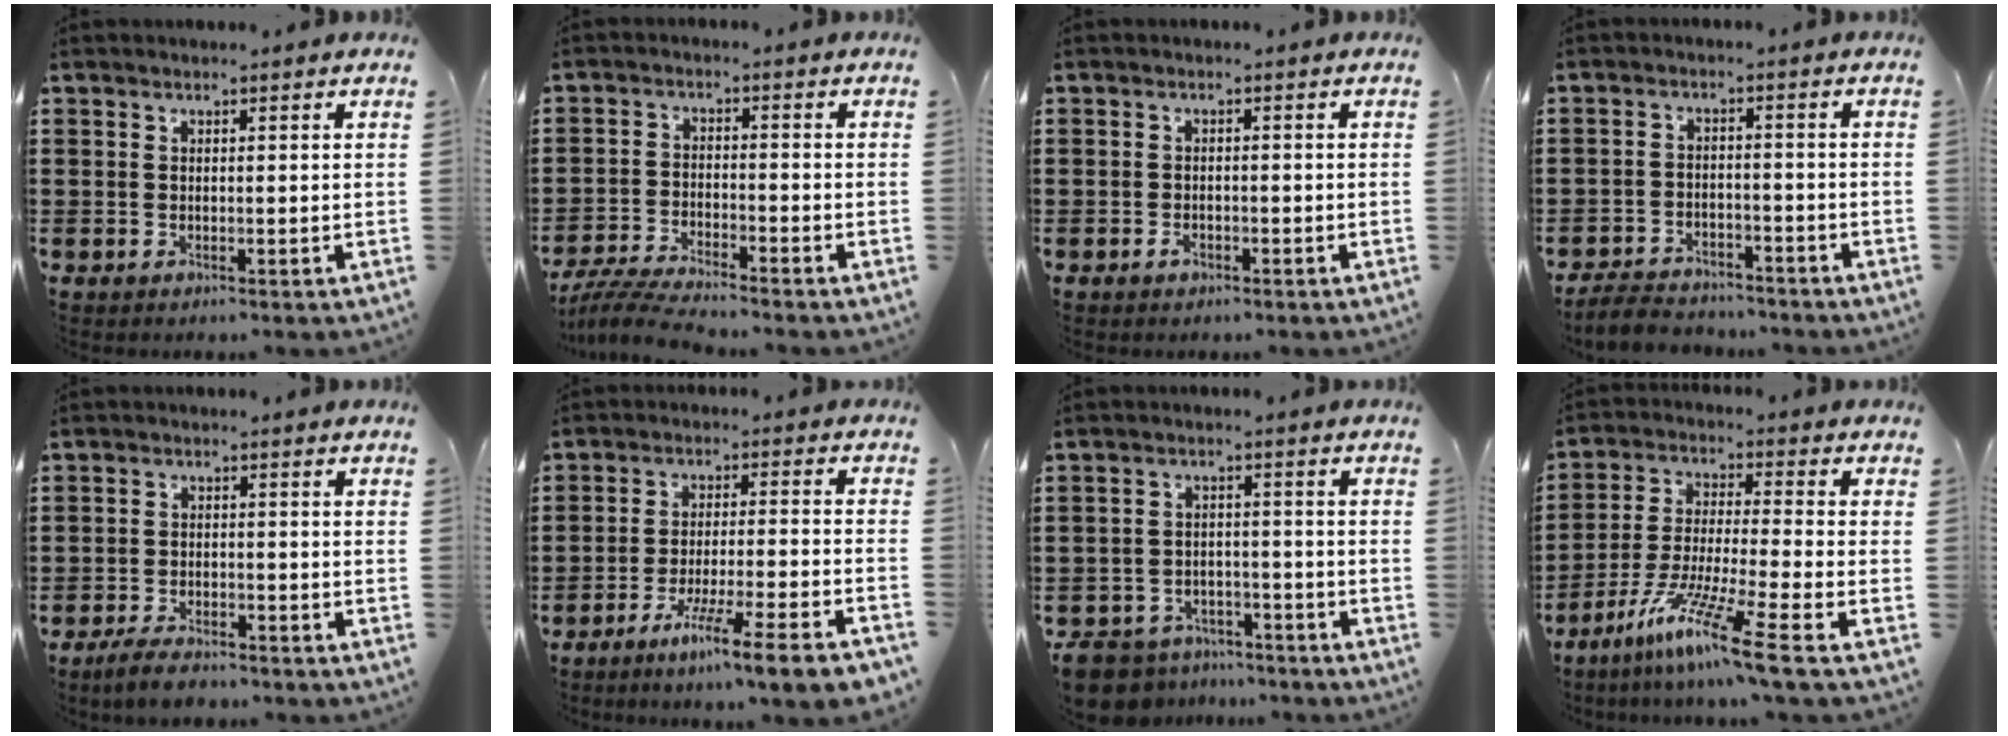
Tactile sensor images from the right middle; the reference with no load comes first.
{"total": 4.7, "force": [-4.4, 0.0, 1.6], "torque": [-0.050, -0.014, -0.092]}
{"total": 1.1, "force": [-0.7, 0.5, 0.6], "torque": [-0.015, -0.005, -0.013]}
{"total": 4.2, "force": [-4.1, 0.8, 0.6], "torque": [-0.019, 0.003, -0.086]}
{"total": 3.8, "force": [-3.5, 0.8, 1.2], "torque": [-0.029, 0.003, -0.072]}
{"total": 8.2, "force": [-6.4, -0.6, 5.0], "torque": [-0.094, -0.014, -0.123]}
{"total": 6.3, "force": [-6.1, 1.4, 0.7], "torque": [-0.034, 0.008, -0.129]}
{"total": 11.2, "force": [-7.8, -0.4, 7.9], "torque": [-0.167, -0.011, -0.158]}